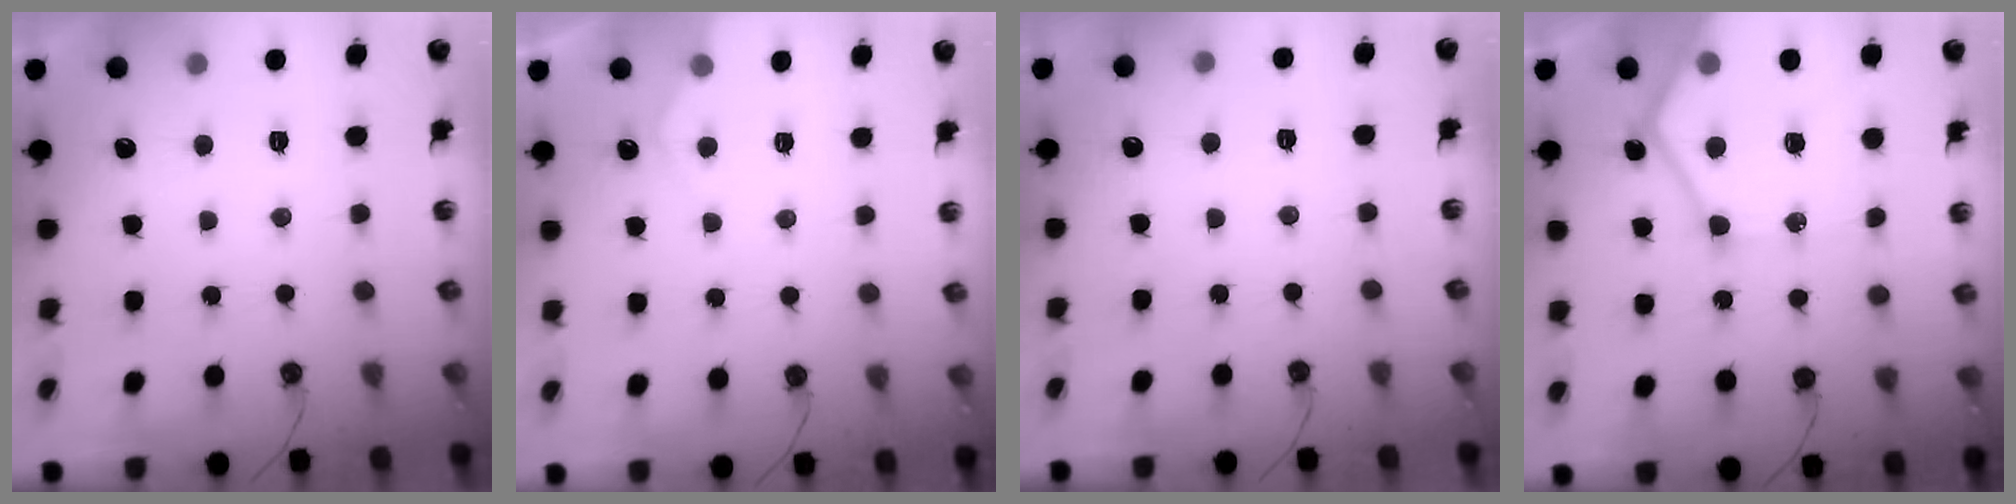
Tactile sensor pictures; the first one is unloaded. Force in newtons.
{"total": 5.0, "press": 4.9, "slide": 0.5}
{"total": 2.4, "press": 2.4, "slide": 0.4}
{"total": 19.1, "press": 19.0, "slide": 2.2}